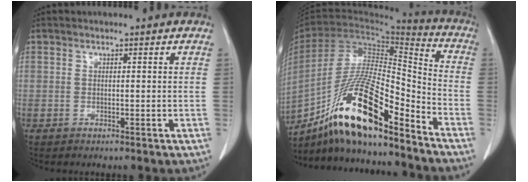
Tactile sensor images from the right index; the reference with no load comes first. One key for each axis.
{"total": 20.2, "fx": -14.0, "fy": 3.3, "fz": 14.1, "tx": -0.276, "ty": -0.008, "tz": -0.252}